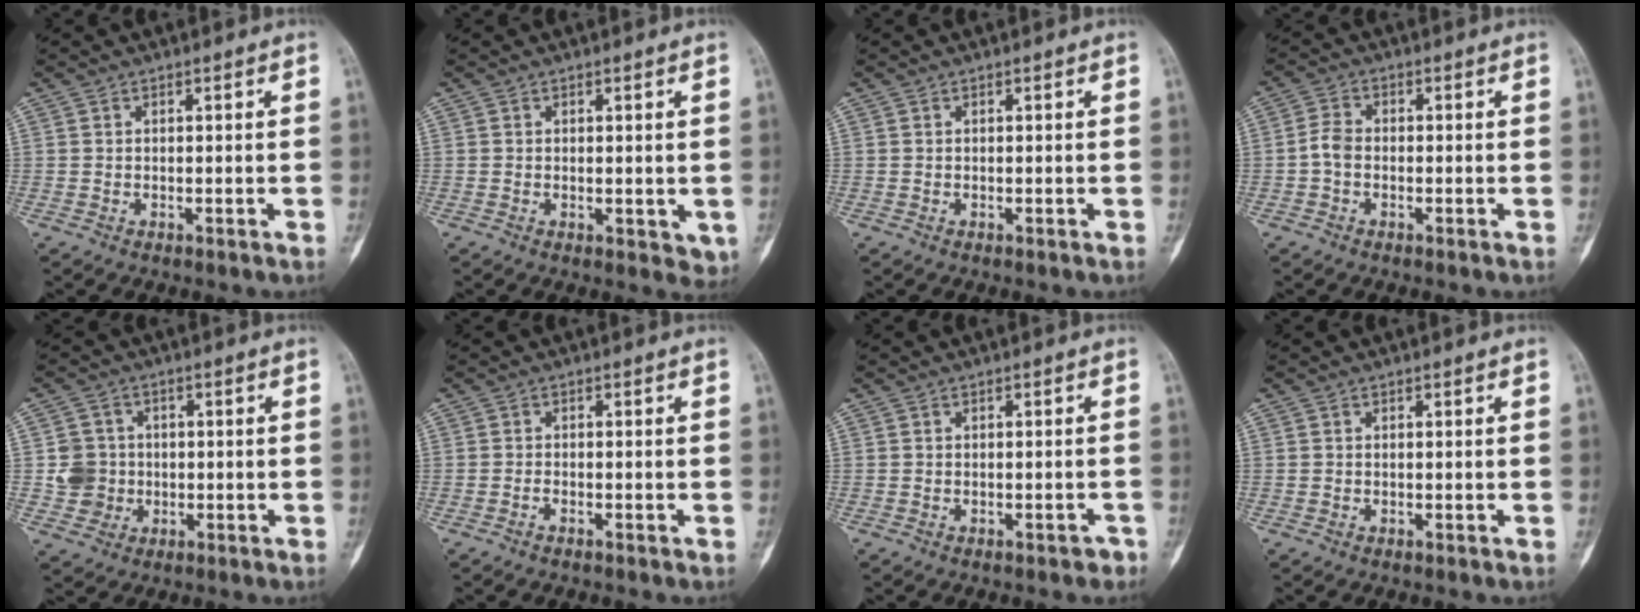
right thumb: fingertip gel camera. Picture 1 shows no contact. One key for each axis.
{"total": 3.4, "fx": -0.2, "fy": 1.7, "fz": 3.0, "tx": -0.025, "ty": -0.009, "tz": 0.000}
{"total": 0.0}
{"total": 3.2, "fx": -0.8, "fy": 2.2, "fz": 2.2, "tx": -0.042, "ty": 0.010, "tz": -0.025}
{"total": 5.8, "fx": -0.2, "fy": 5.7, "fz": 1.2, "tx": 0.002, "ty": 0.008, "tz": -0.004}
{"total": 0.6, "fx": -0.5, "fy": 0.2, "fz": 0.2, "tx": -0.007, "ty": 0.005, "tz": -0.011}
{"total": 1.7, "fx": -1.2, "fy": 0.9, "fz": 0.8, "tx": -0.008, "ty": 0.011, "tz": -0.013}
{"total": 0.0}